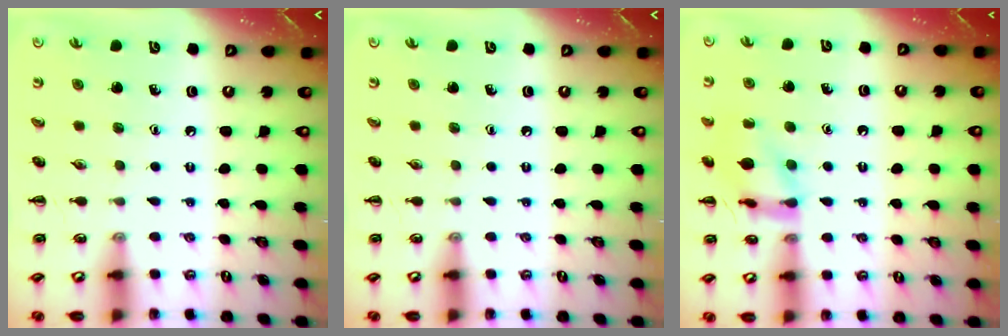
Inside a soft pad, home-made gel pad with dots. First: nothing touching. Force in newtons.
{"total": 0.0}
{"total": 13.2, "press": 13.2, "slide": 0.7}